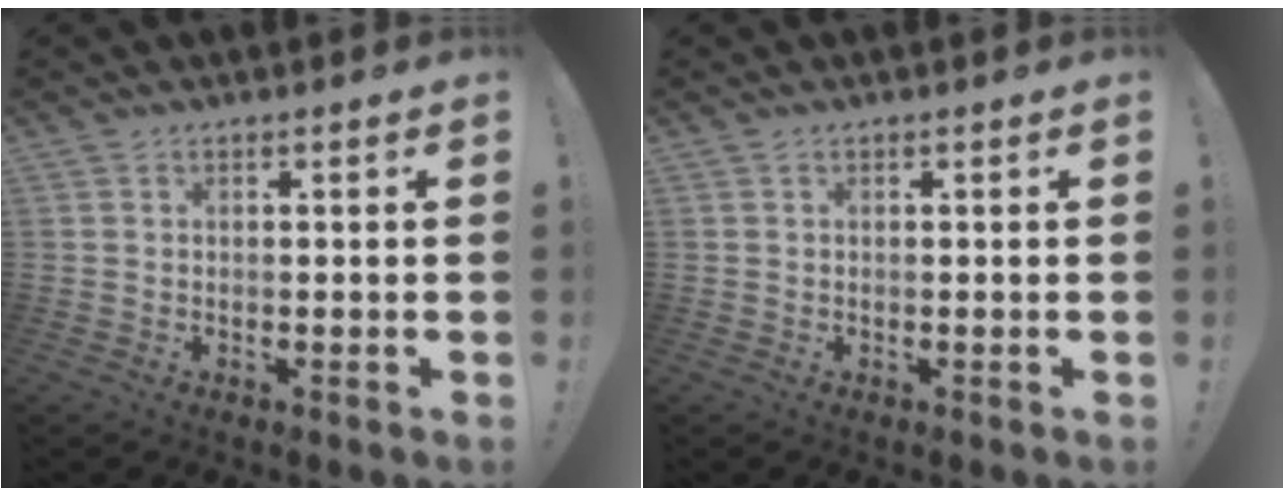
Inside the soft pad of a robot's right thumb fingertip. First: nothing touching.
{"total": 0.0}